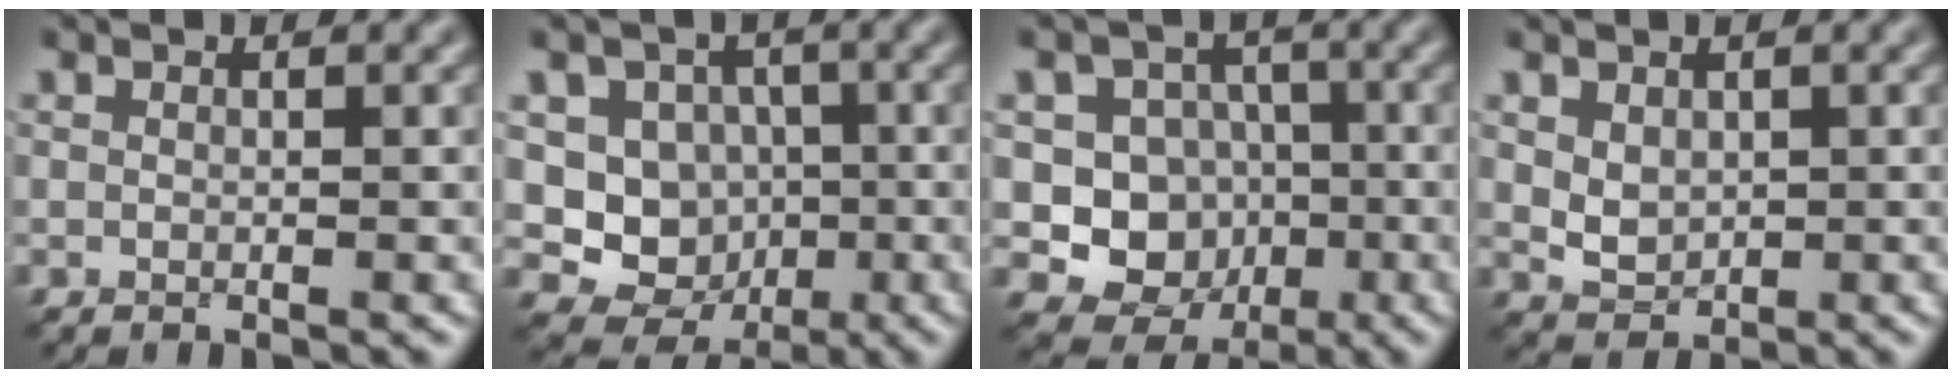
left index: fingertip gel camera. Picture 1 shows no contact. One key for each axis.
{"total": 6.9, "fx": -0.5, "fy": 6.2, "fz": 2.9, "tx": -0.031, "ty": -0.012, "tz": -0.030}
{"total": 7.5, "fx": -1.2, "fy": 6.9, "fz": 2.7, "tx": -0.032, "ty": 0.005, "tz": -0.042}
{"total": 2.2, "fx": 0.4, "fy": 1.6, "fz": 1.4, "tx": -0.032, "ty": -0.004, "tz": 0.013}